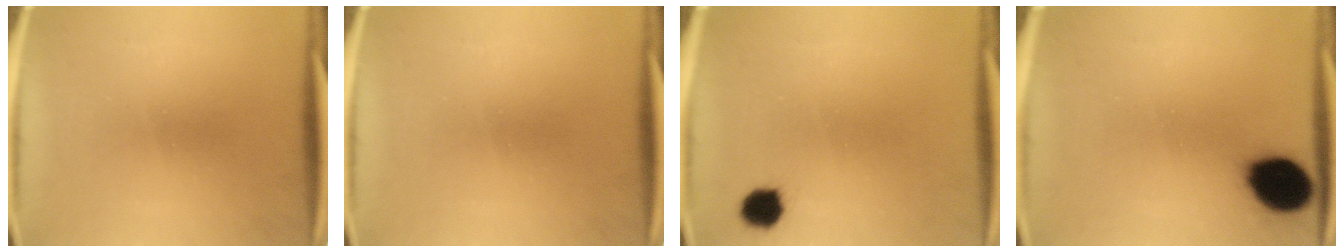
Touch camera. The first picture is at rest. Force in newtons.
{"total": 0.0}
{"total": 4.4}
{"total": 13.0}